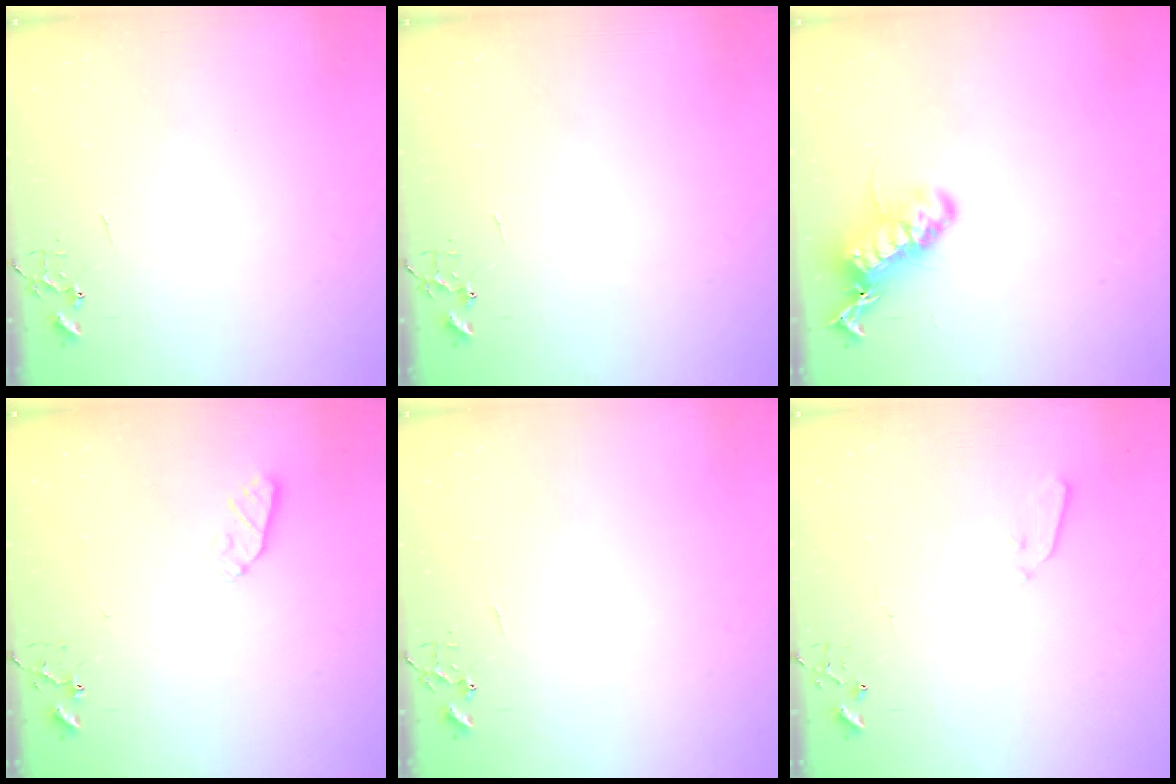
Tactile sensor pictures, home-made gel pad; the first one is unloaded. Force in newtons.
{"total": 0.0}
{"total": 16.7, "press": 16.6, "slide": 1.2}
{"total": 5.5, "press": 5.4, "slide": 1.1}
{"total": 0.0}
{"total": 3.6, "press": 3.6, "slide": 0.5}